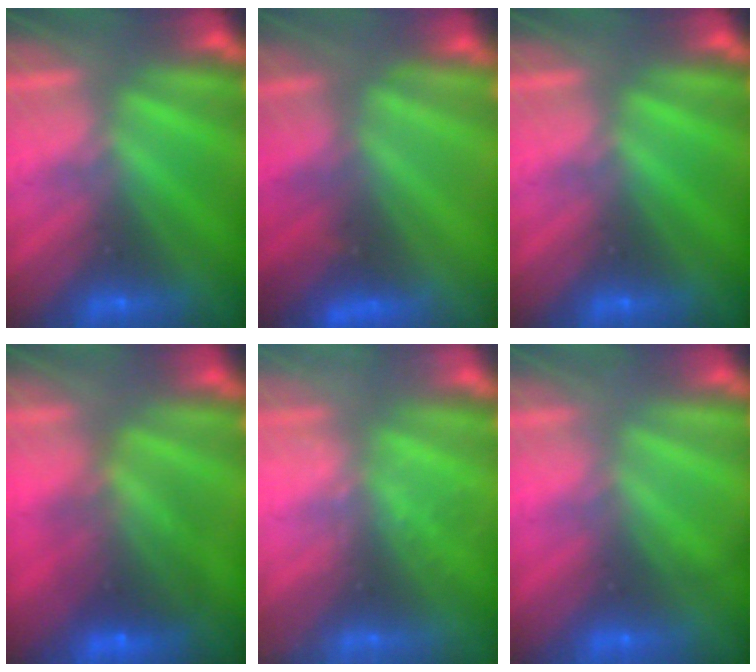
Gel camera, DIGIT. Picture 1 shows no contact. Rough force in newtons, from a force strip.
{"total": 3.2}
{"total": 0.0}
{"total": 5.7}
{"total": 2.3}
{"total": 2.0}